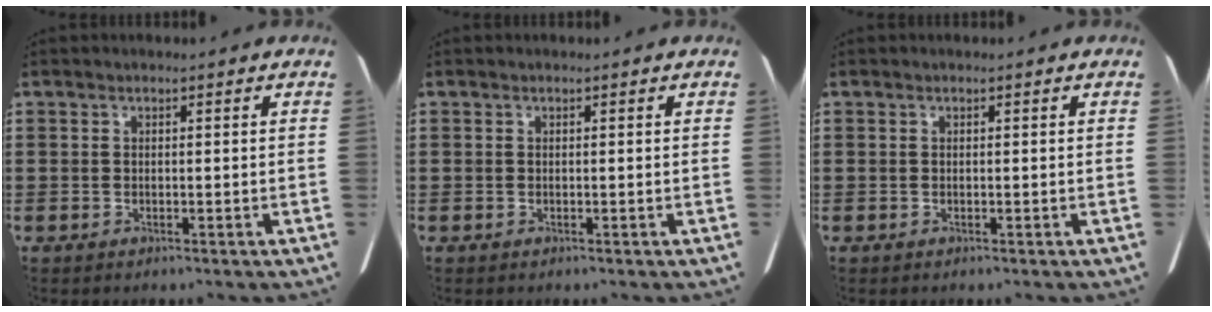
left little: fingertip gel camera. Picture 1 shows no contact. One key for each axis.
{"total": 0.0}
{"total": 0.0}